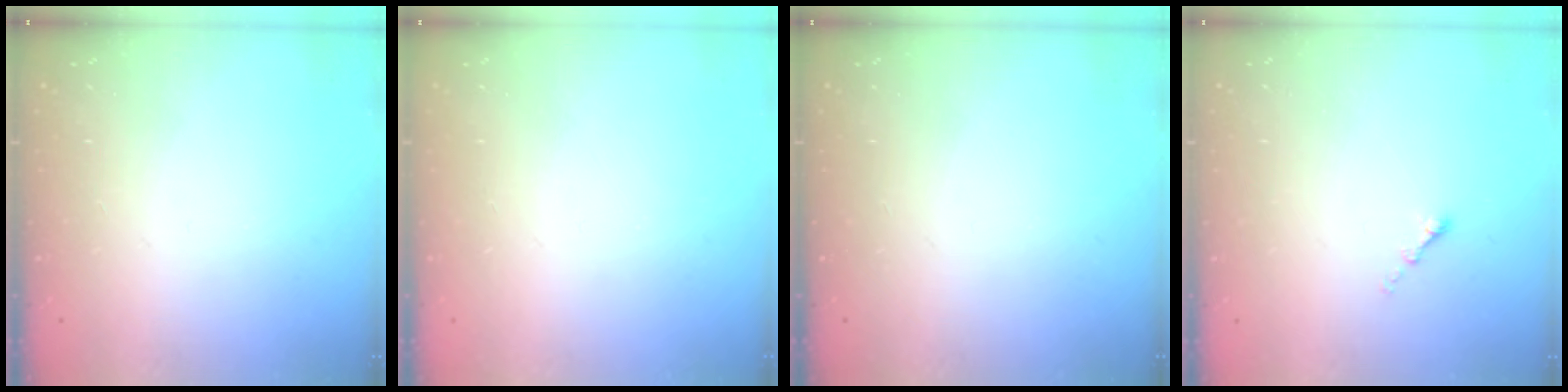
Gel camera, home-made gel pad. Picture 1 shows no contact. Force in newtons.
{"total": 0.0}
{"total": 0.0}
{"total": 1.1, "press": 1.0, "slide": 0.5}